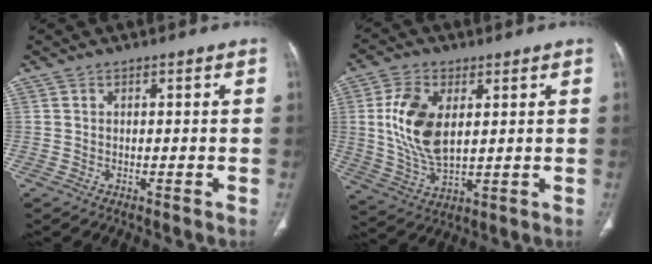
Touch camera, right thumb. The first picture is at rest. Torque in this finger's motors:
{"motor_torque": [-0.28, 0.81, 1.30, -0.20, 0.40]}